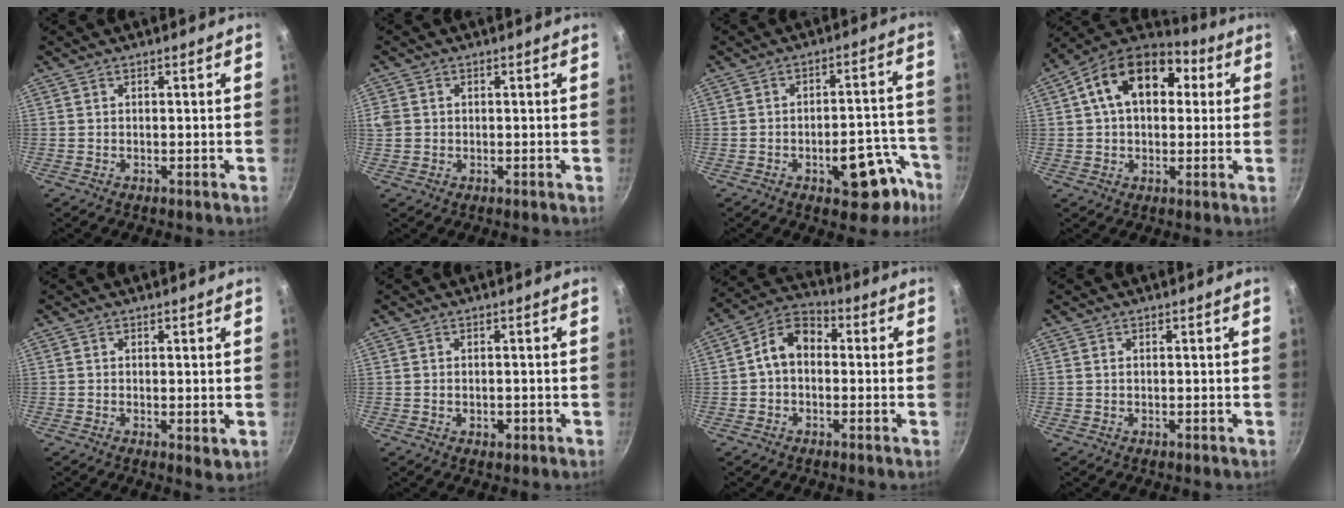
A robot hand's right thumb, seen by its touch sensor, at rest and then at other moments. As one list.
[{"total": 3.3, "force": [0.4, 2.9, 1.6], "torque": [-0.028, 0.002, 0.008]}, {"total": 13.2, "force": [-6.7, 6.4, 9.4], "torque": [-0.056, 0.057, -0.082]}, {"total": 17.5, "force": [4.4, 11.8, 12.2], "torque": [-0.171, 0.024, 0.050]}, {"total": 2.1, "force": [0.1, 1.0, 1.9], "torque": [-0.027, -0.007, 0.002]}, {"total": 1.8, "force": [-0.5, 1.3, 1.2], "torque": [-0.016, 0.000, -0.007]}, {"total": 8.5, "force": [0.2, 6.2, 5.8], "torque": [-0.077, 0.031, -0.015]}, {"total": 0.7, "force": [0.2, 0.5, 0.5], "torque": [-0.009, 0.002, 0.003]}]